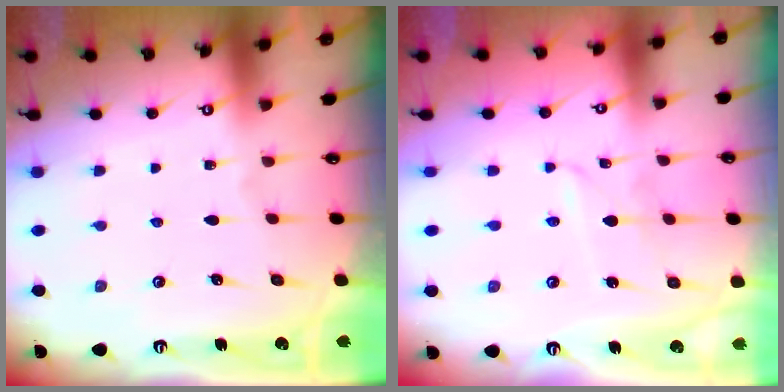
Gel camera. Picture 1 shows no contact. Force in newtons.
{"total": 2.9, "press": 2.9, "slide": 0.4}